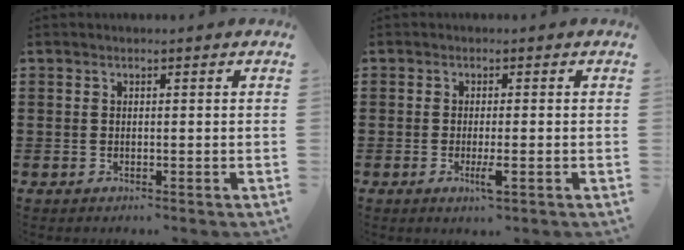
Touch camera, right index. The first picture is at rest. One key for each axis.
{"total": 2.9, "fx": -1.0, "fy": 0.2, "fz": 2.7, "tx": -0.060, "ty": -0.014, "tz": -0.022}